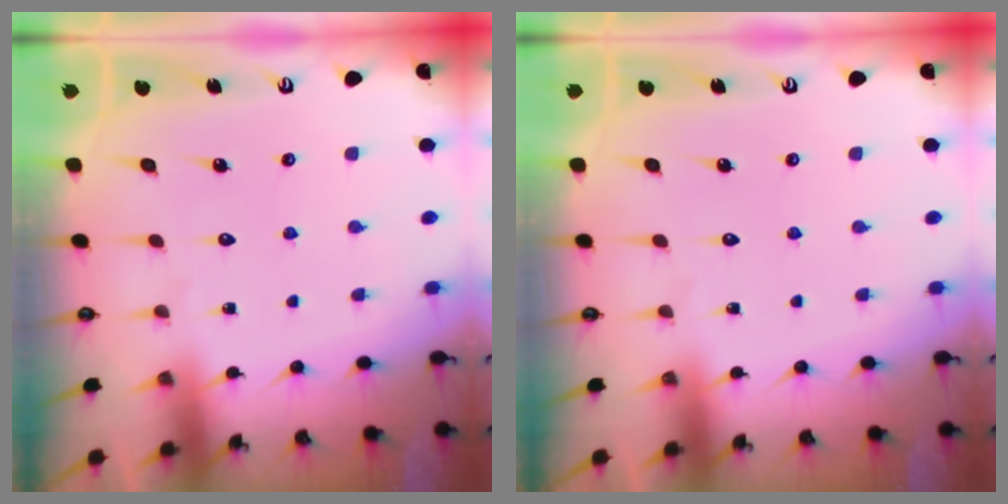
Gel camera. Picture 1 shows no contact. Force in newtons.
{"total": 0.0}